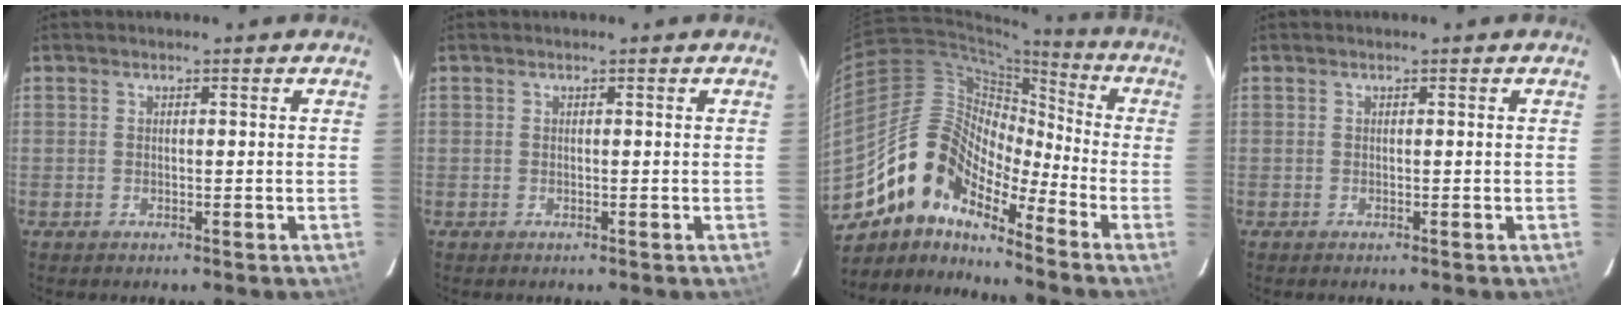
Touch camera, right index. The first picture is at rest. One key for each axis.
{"total": 0.0}
{"total": 13.1, "fx": -9.9, "fy": 5.6, "fz": 6.5, "tx": -0.108, "ty": 0.021, "tz": -0.204}
{"total": 0.0}